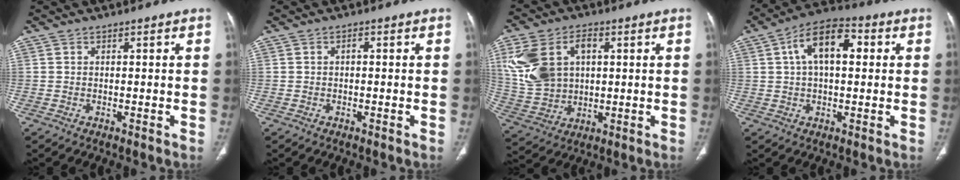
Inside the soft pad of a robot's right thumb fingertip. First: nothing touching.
{"total": 0.7, "force": [-0.1, 0.4, 0.5], "torque": [-0.009, 0.002, -0.004]}
{"total": 15.2, "force": [3.8, 10.6, 10.2], "torque": [-0.198, 0.009, 0.084]}
{"total": 11.5, "force": [2.8, 6.1, 9.4], "torque": [-0.153, 0.025, 0.039]}